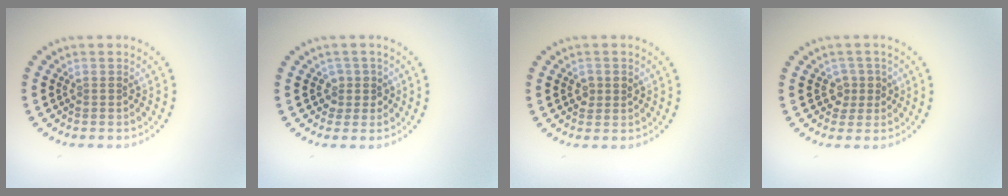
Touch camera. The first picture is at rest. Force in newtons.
{"total": 1.7, "press": 1.3, "slide": 1.1}
{"total": 1.5, "press": 1.4, "slide": 0.3}
{"total": 1.6, "press": 1.4, "slide": 0.9}